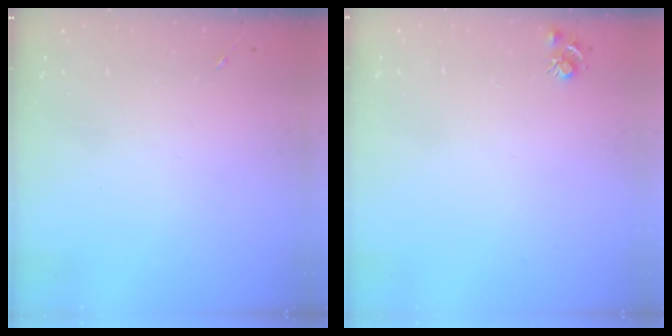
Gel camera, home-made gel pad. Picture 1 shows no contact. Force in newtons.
{"total": 4.8, "press": 4.7, "slide": 0.7}